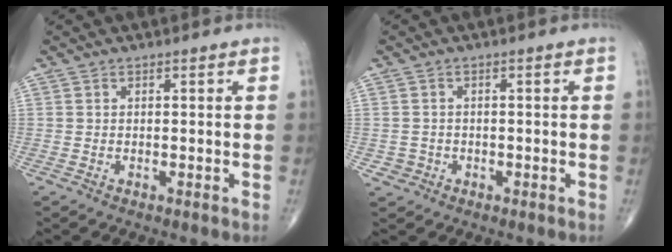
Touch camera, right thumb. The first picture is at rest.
{"total": 1.7, "force": [-0.6, 1.6, -0.1], "torque": [0.015, 0.009, -0.012]}